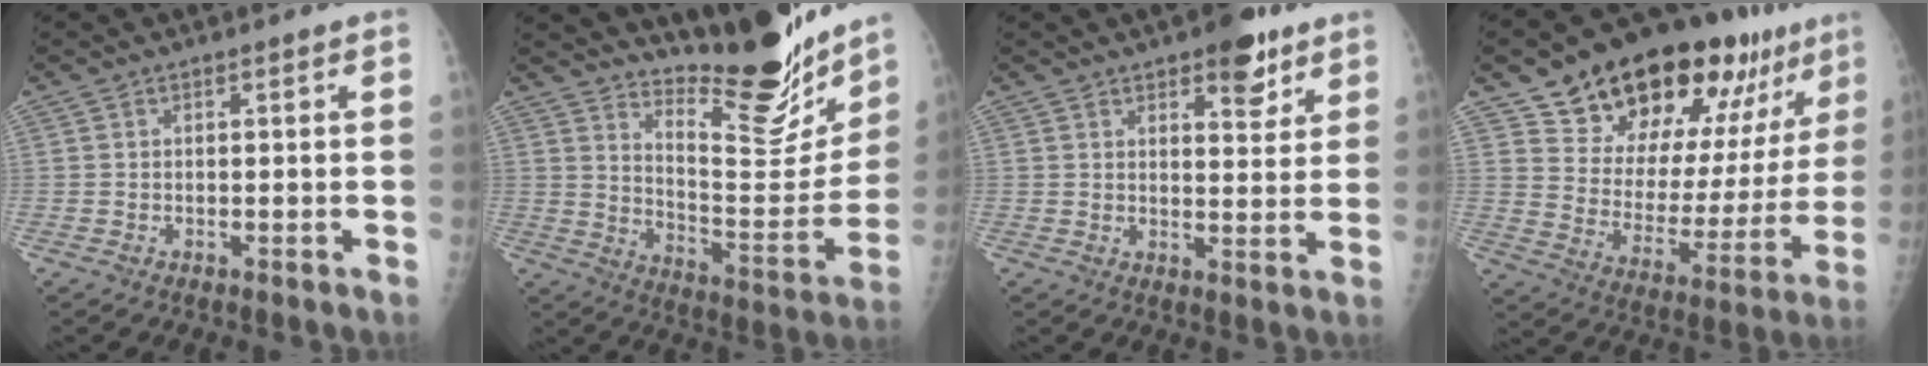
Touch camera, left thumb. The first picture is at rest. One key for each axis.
{"total": 20.5, "fx": 17.0, "fy": 4.9, "fz": 10.4, "tx": -0.113, "ty": -0.138, "tz": 0.255}
{"total": 7.8, "fx": 4.9, "fy": 3.3, "fz": 5.1, "tx": -0.042, "ty": -0.024, "tz": 0.063}
{"total": 25.4, "fx": 17.5, "fy": 11.4, "fz": 14.5, "tx": -0.183, "ty": -0.069, "tz": 0.264}